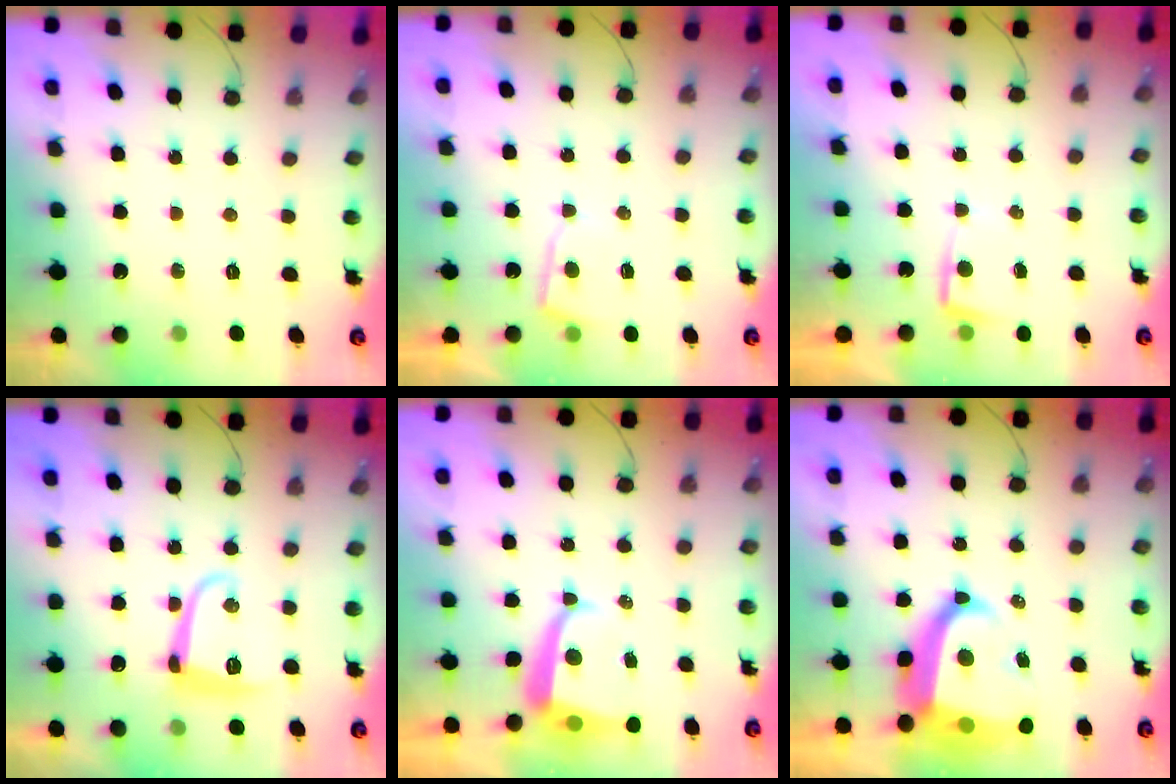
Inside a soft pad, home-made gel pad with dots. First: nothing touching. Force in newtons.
{"total": 3.8, "press": 3.8, "slide": 0.4}
{"total": 2.3, "press": 2.2, "slide": 0.4}
{"total": 9.9, "press": 9.9, "slide": 0.9}
{"total": 6.6, "press": 6.5, "slide": 0.9}
{"total": 15.5, "press": 15.3, "slide": 2.3}